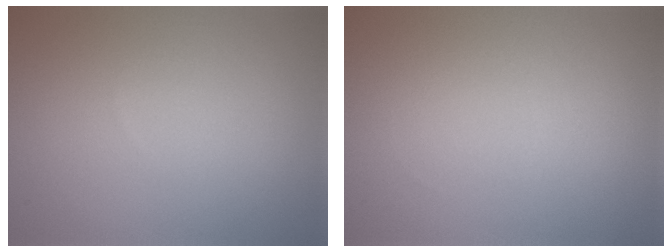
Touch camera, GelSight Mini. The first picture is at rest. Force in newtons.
{"total": 0.0}